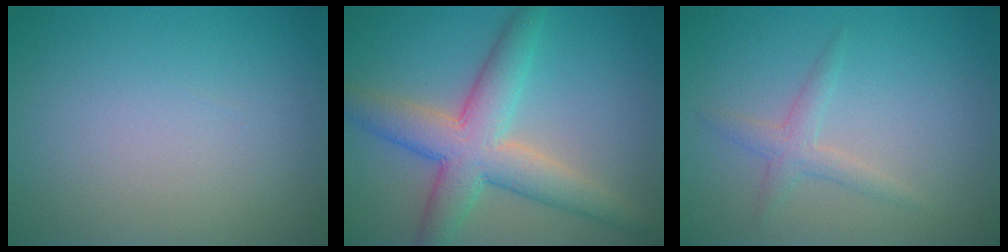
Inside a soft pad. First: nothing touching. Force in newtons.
{"total": 6.9, "press": 6.9, "slide": 0.1}
{"total": 1.8, "press": 1.8, "slide": 0.1}